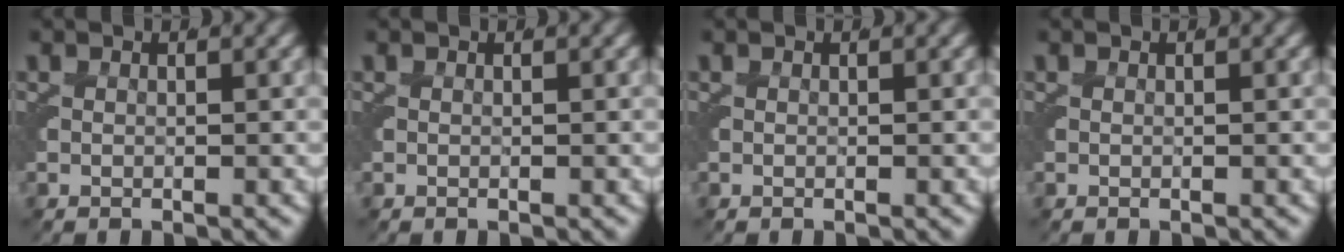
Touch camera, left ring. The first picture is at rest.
{"total": 0.0}
{"total": 0.0}
{"total": 0.0}